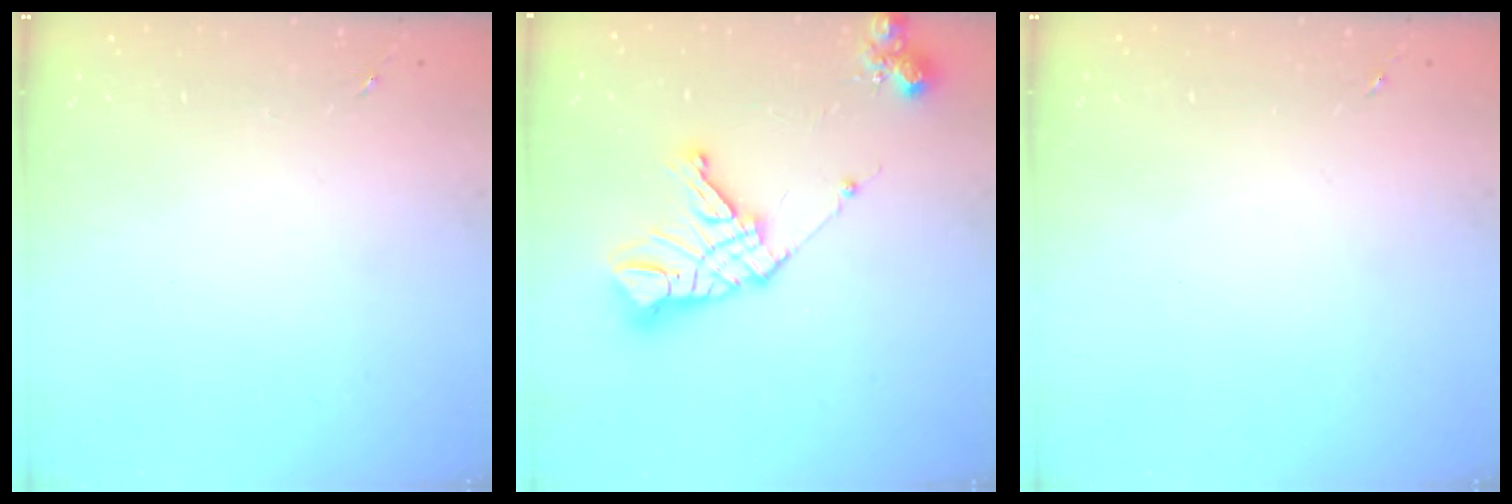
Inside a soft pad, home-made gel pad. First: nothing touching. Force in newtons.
{"total": 16.3, "press": 16.2, "slide": 1.8}
{"total": 0.0}